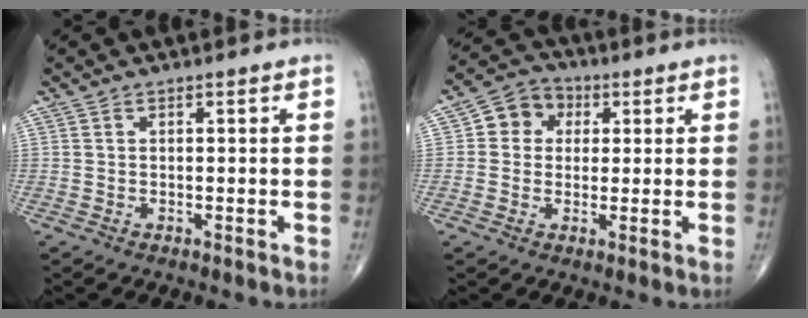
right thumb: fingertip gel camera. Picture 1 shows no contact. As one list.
[{"total": 7.1, "force": [1.5, 6.2, 3.2], "torque": [-0.021, 0.010, 0.013]}]